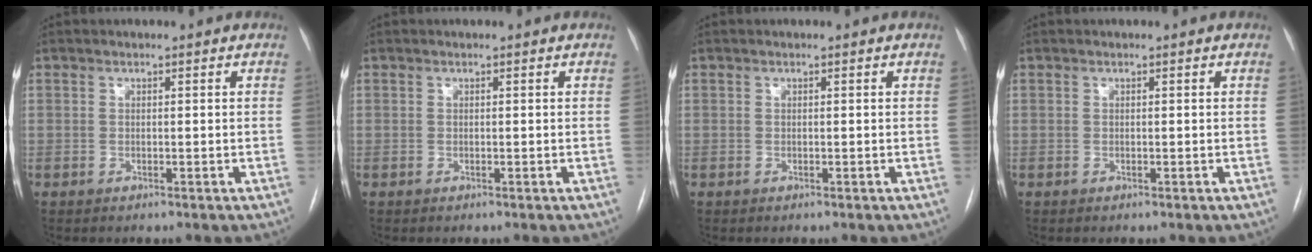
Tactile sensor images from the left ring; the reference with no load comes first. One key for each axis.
{"total": 0.0}
{"total": 0.0}
{"total": 0.0}